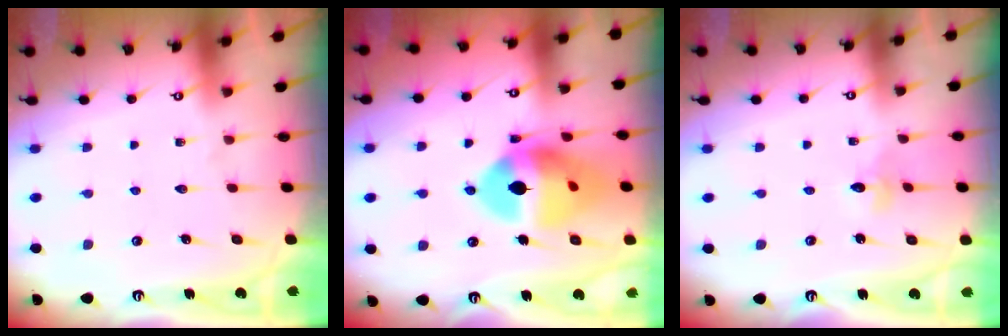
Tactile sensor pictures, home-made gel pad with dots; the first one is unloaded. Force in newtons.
{"total": 16.1, "press": 15.1, "slide": 5.6}
{"total": 2.8, "press": 2.7, "slide": 0.3}